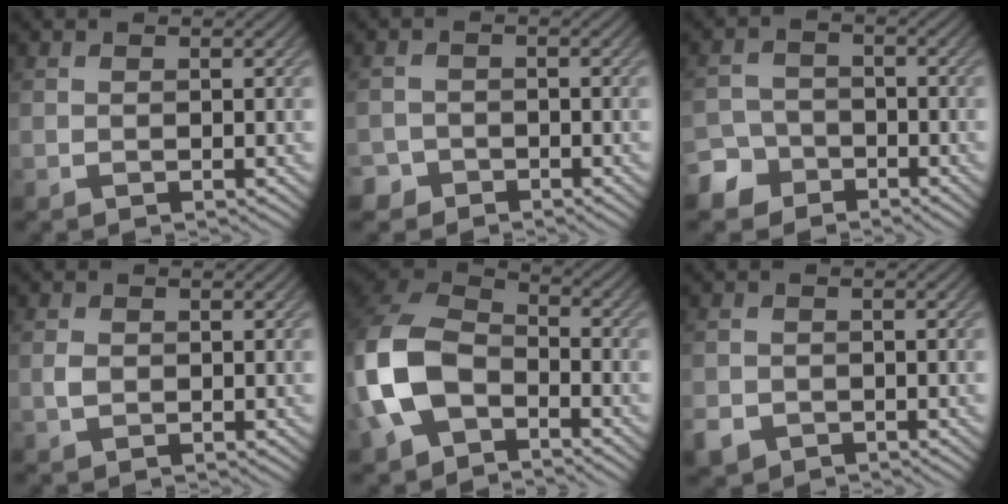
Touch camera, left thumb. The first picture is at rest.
{"total": 2.5, "force": [-1.8, 1.7, 0.0], "torque": [0.008, 0.006, -0.038]}
{"total": 5.3, "force": [-3.7, 3.7, 1.0], "torque": [-0.012, -0.005, -0.076]}
{"total": 1.2, "force": [-0.1, 0.9, 0.8], "torque": [-0.020, -0.001, -0.004]}
{"total": 11.8, "force": [-4.2, 7.7, 7.9], "torque": [-0.200, -0.008, -0.092]}
{"total": 2.6, "force": [-1.5, 1.9, 0.8], "torque": [-0.021, -0.010, -0.036]}